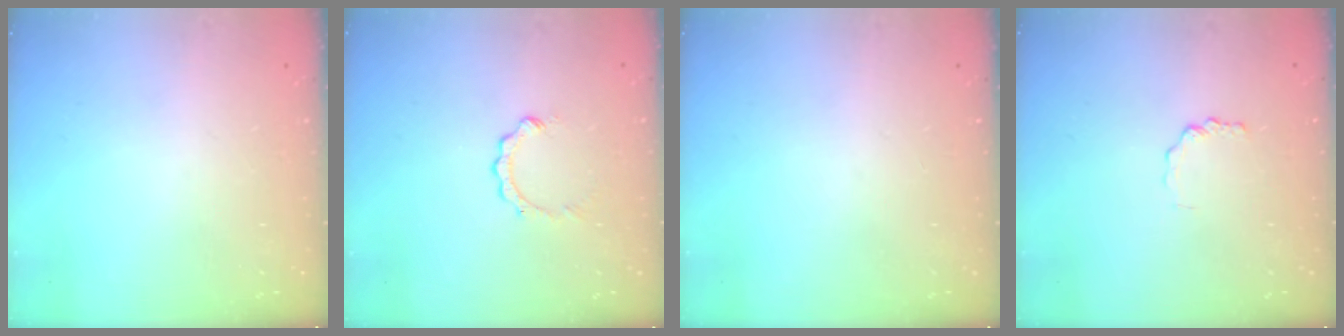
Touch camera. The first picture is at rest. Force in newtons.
{"total": 2.6, "press": 2.6, "slide": 0.3}
{"total": 0.0}
{"total": 1.8, "press": 1.8, "slide": 0.3}